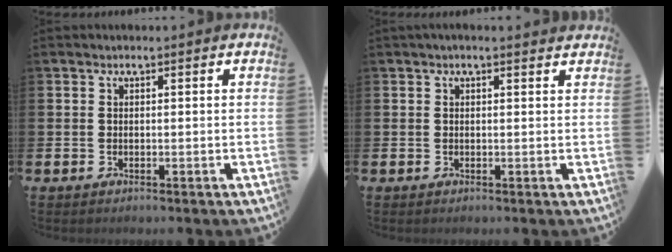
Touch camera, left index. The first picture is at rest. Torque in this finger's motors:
{"motor_torque": [0.85, -1.17, 0.13, 0.01]}